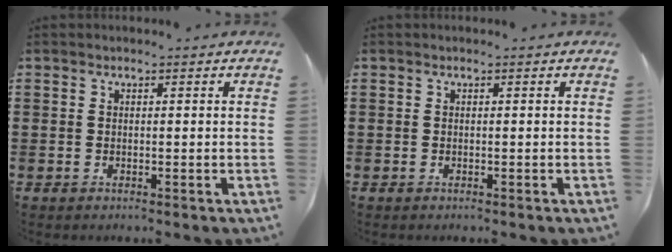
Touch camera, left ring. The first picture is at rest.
{"total": 0.0}